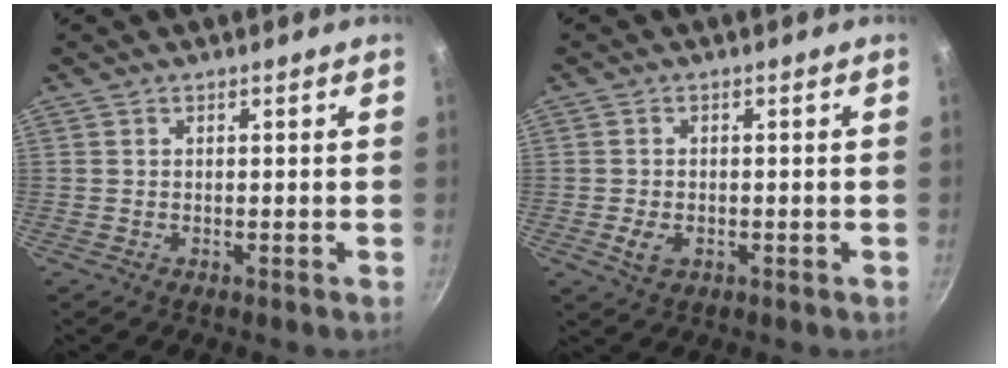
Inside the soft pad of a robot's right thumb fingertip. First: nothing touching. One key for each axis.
{"total": 3.4, "fx": -0.9, "fy": 2.3, "fz": 2.3, "tx": -0.041, "ty": 0.002, "tz": -0.012}